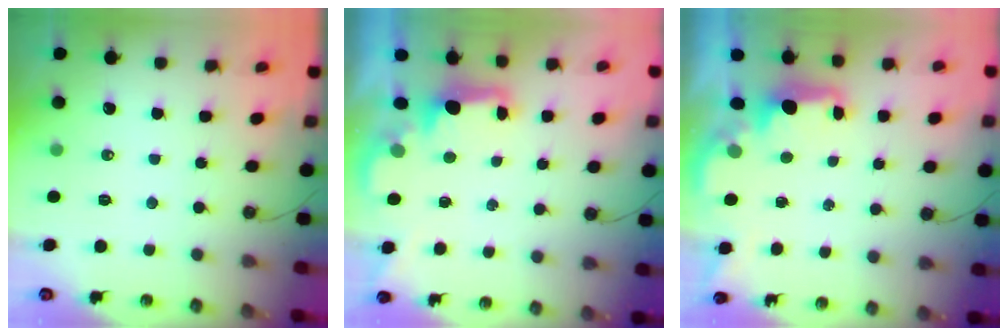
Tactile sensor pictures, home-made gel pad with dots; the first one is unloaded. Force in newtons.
{"total": 2.4, "press": 2.3, "slide": 0.8}
{"total": 2.0, "press": 1.9, "slide": 0.7}